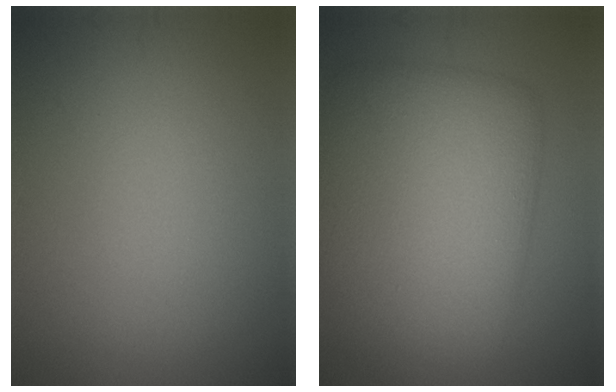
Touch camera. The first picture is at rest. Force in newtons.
{"total": 10.4, "press": 10.4, "slide": 0.2}